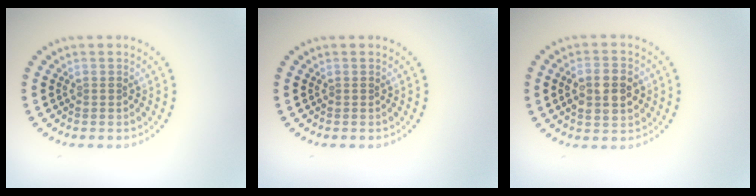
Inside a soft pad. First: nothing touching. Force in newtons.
{"total": 0.0}
{"total": 4.3, "press": 4.3, "slide": 0.4}